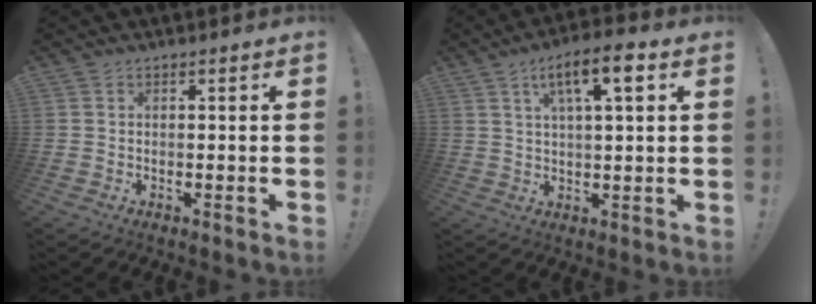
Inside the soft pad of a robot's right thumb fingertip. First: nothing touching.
{"total": 9.4, "force": [3.9, 2.3, 8.3], "torque": [-0.134, -0.004, 0.059]}